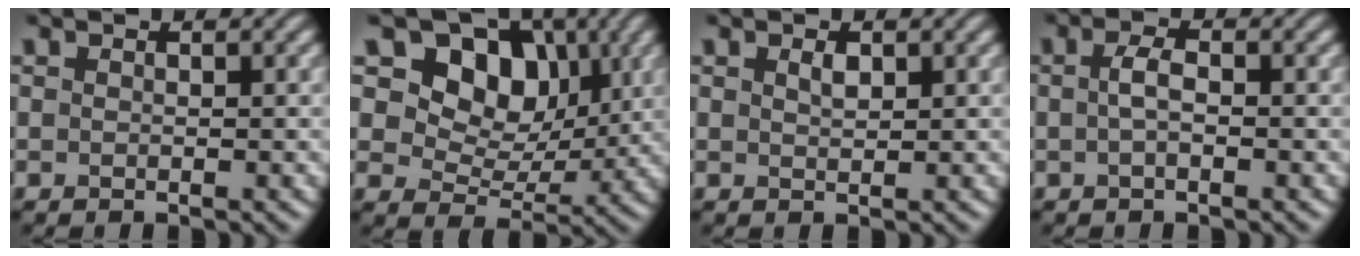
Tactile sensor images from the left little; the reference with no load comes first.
{"total": 9.8, "force": [4.0, 7.2, 5.4], "torque": [-0.092, 0.003, 0.070]}
{"total": 1.0, "force": [0.6, 0.4, 0.7], "torque": [-0.016, 0.000, 0.012]}
{"total": 1.7, "force": [-0.1, 0.6, 1.6], "torque": [-0.035, 0.004, -0.006]}